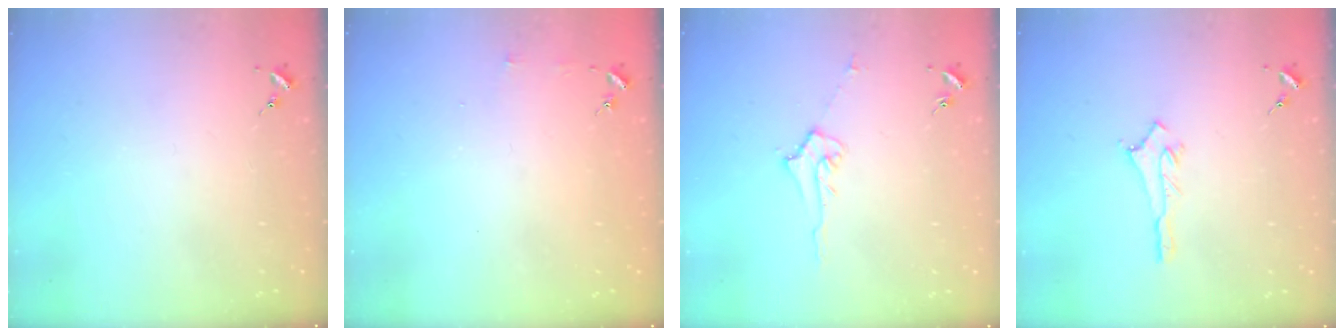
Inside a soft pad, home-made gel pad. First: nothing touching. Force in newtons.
{"total": 3.0, "press": 3.0, "slide": 0.3}
{"total": 5.2, "press": 5.1, "slide": 0.9}
{"total": 2.9, "press": 2.9, "slide": 0.3}